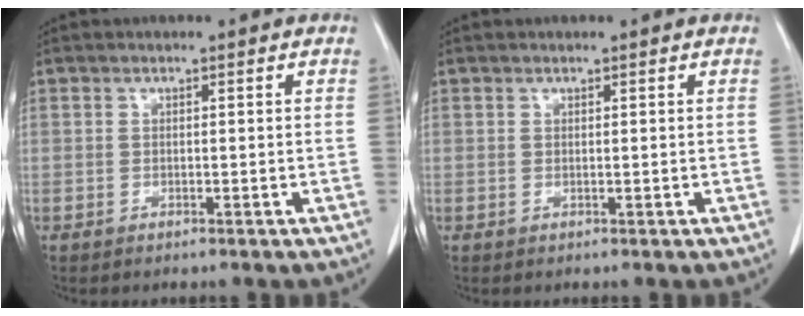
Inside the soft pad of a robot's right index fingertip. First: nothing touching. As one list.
[{"total": 0.0}]